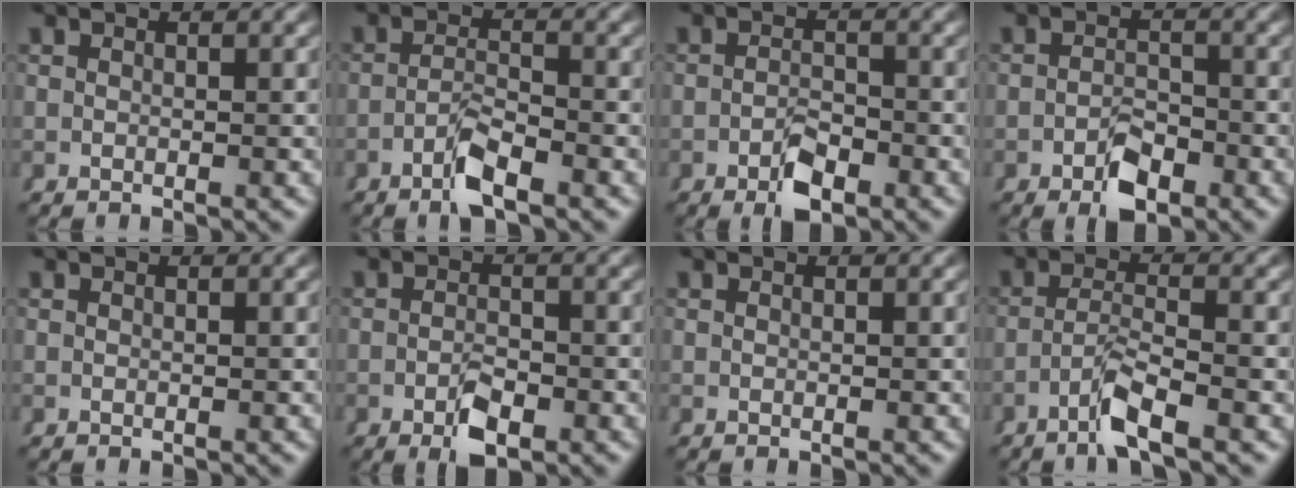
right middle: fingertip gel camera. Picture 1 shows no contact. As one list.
[{"total": 3.1, "force": [-2.3, 0.3, 2.0], "torque": [-0.031, -0.008, -0.037]}, {"total": 3.3, "force": [-2.1, 1.2, 2.1], "torque": [-0.025, -0.011, -0.033]}, {"total": 3.5, "force": [-2.3, 1.6, 2.1], "torque": [-0.021, -0.011, -0.037]}, {"total": 0.0}, {"total": 3.3, "force": [-1.9, 1.2, 2.4], "torque": [-0.035, -0.015, -0.026]}, {"total": 0.0}, {"total": 3.2, "force": [-2.0, 0.0, 2.5], "torque": [-0.045, -0.008, -0.032]}]